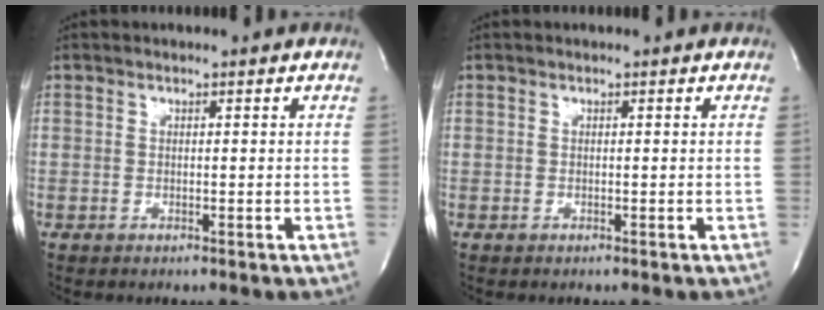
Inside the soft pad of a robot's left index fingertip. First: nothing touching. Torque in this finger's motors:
{"motor_torque": [0.03, -0.02, -0.01, -0.01]}